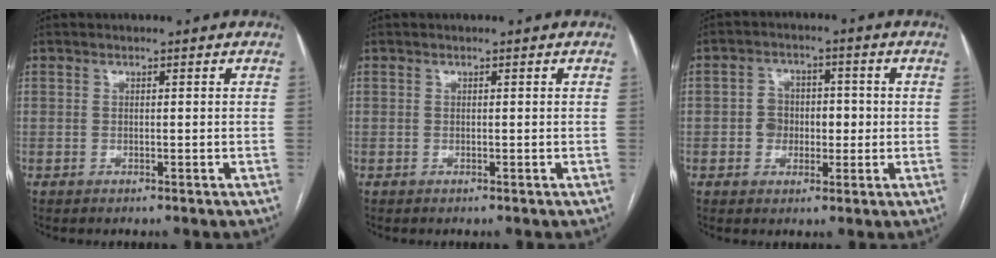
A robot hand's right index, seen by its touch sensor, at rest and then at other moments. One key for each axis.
{"total": 0.0}
{"total": 5.1, "fx": -0.6, "fy": 4.2, "fz": 2.8, "tx": -0.045, "ty": 0.021, "tz": -0.008}